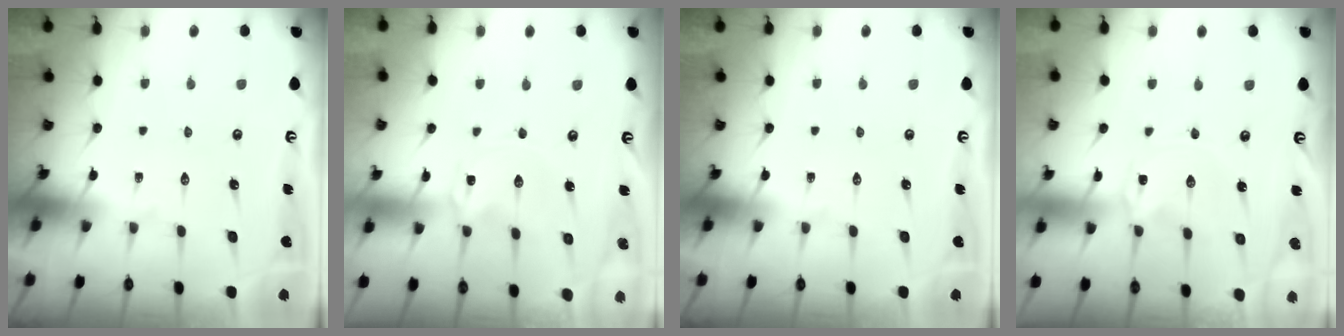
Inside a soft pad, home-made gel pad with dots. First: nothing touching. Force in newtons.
{"total": 0.0}
{"total": 0.0}
{"total": 0.0}